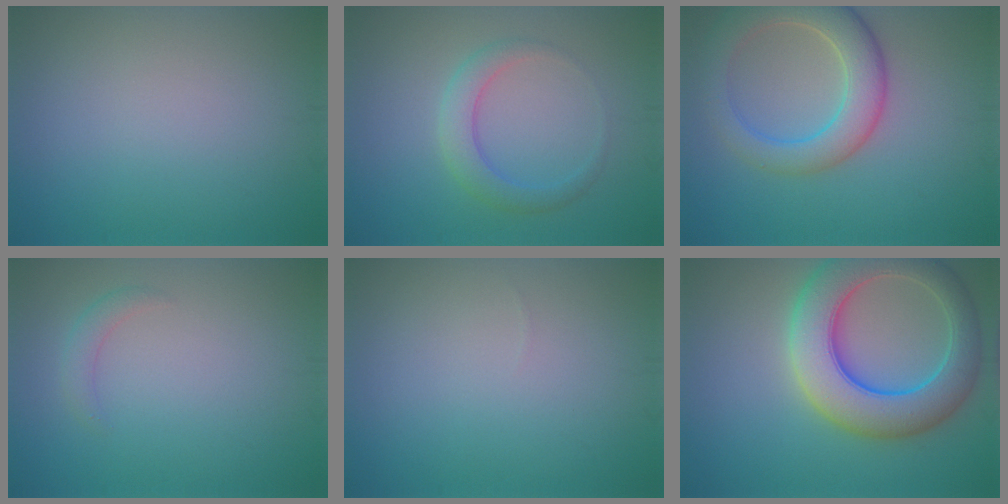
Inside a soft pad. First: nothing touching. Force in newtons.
{"total": 2.8, "press": 2.8, "slide": 0.1}
{"total": 6.3, "press": 6.3, "slide": 0.5}
{"total": 1.4, "press": 1.4, "slide": 0.0}
{"total": 0.0}
{"total": 9.3, "press": 9.3, "slide": 0.5}